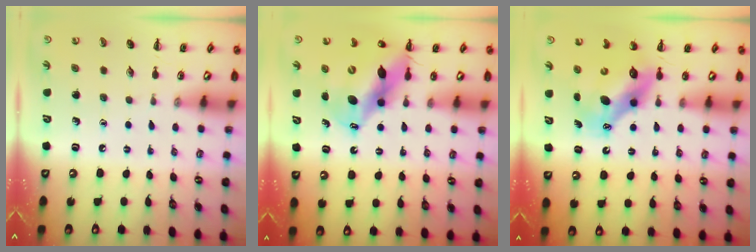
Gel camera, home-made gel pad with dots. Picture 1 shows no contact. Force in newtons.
{"total": 14.4, "press": 13.8, "slide": 4.2}
{"total": 7.6, "press": 7.4, "slide": 1.6}